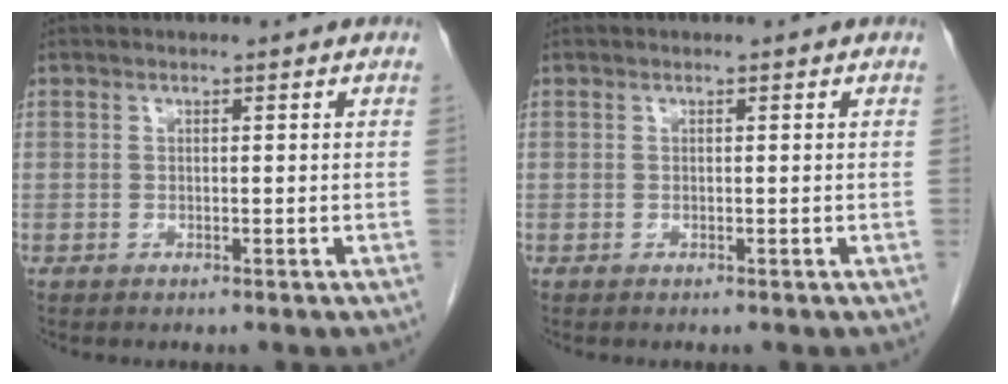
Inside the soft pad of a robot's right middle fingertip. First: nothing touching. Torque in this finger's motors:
{"motor_torque": [0.00, 0.00, 0.00, 0.00]}